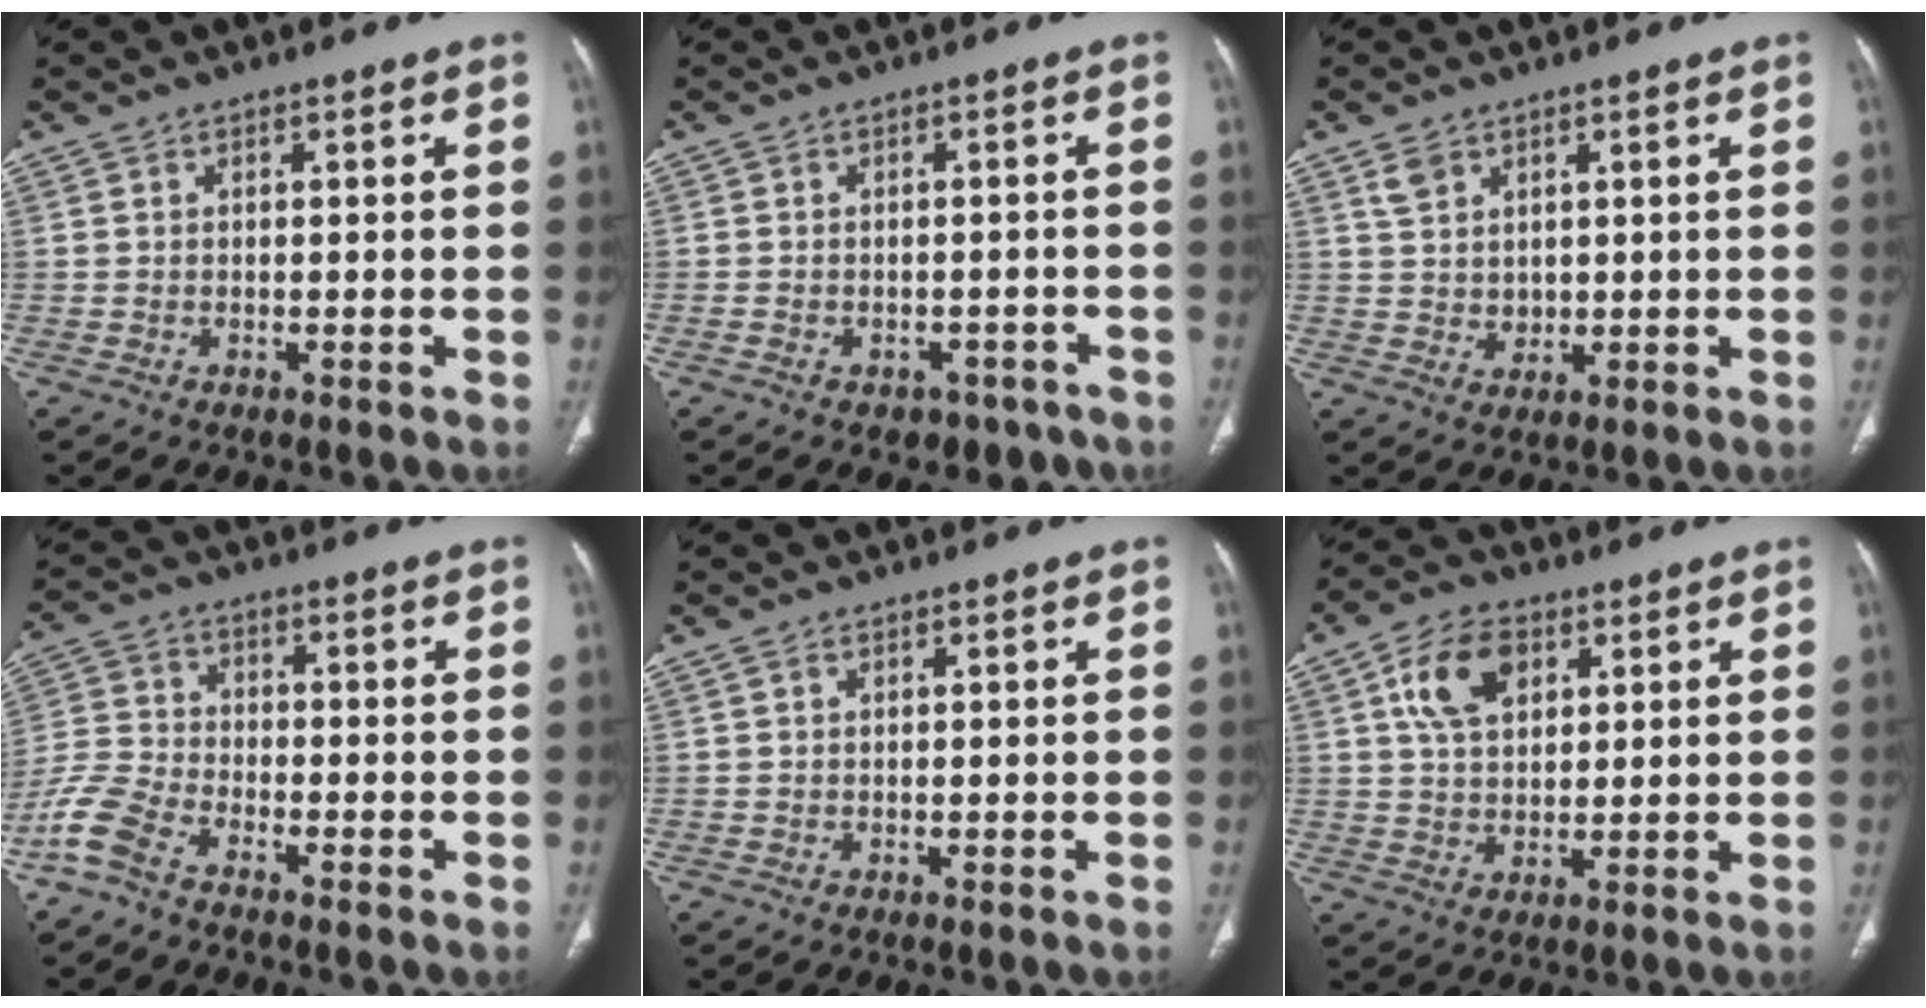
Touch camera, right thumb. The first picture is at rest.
{"total": 5.3, "force": [-3.5, 3.6, 1.5], "torque": [-0.003, 0.034, -0.038]}
{"total": 4.1, "force": [2.4, 3.0, 1.6], "torque": [-0.020, -0.016, 0.056]}
{"total": 7.5, "force": [-5.3, 3.2, 4.3], "torque": [-0.106, 0.016, -0.121]}
{"total": 0.6, "force": [0.4, 0.3, 0.3], "torque": [-0.008, 0.003, 0.009]}
{"total": 9.9, "force": [3.9, 6.4, 6.5], "torque": [-0.100, -0.006, 0.068]}